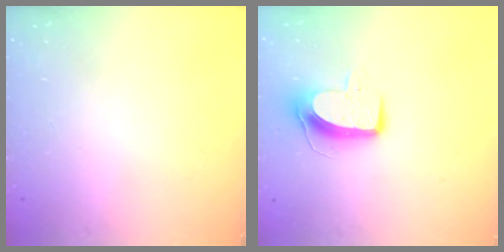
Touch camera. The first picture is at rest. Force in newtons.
{"total": 9.5, "press": 9.5, "slide": 0.5}